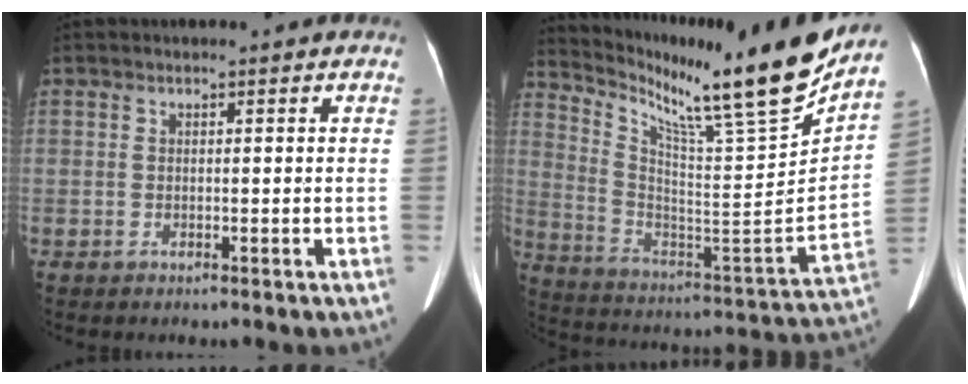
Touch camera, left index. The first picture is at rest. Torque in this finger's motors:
{"motor_torque": [-0.38, -1.07, 0.28, 0.07]}